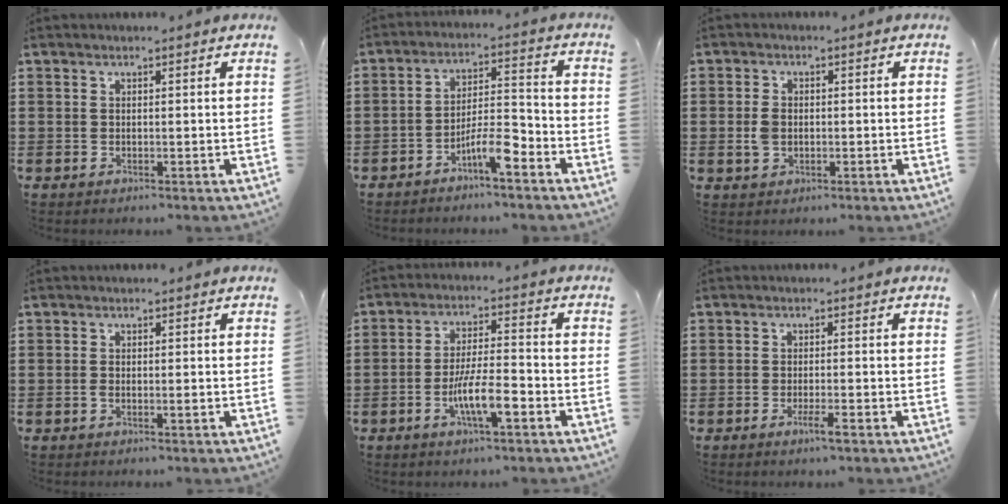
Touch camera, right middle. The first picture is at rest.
{"total": 6.4, "force": [-4.4, 1.2, 4.5], "torque": [-0.087, 0.005, -0.083]}
{"total": 2.6, "force": [-0.1, 1.9, 1.8], "torque": [-0.046, 0.004, -0.006]}
{"total": 1.0, "force": [-0.5, 0.2, 0.8], "torque": [-0.016, -0.004, -0.008]}
{"total": 7.3, "force": [-3.3, 1.7, 6.2], "torque": [-0.128, -0.006, -0.064]}
{"total": 2.5, "force": [-1.4, 0.3, 2.1], "torque": [-0.041, -0.003, -0.027]}